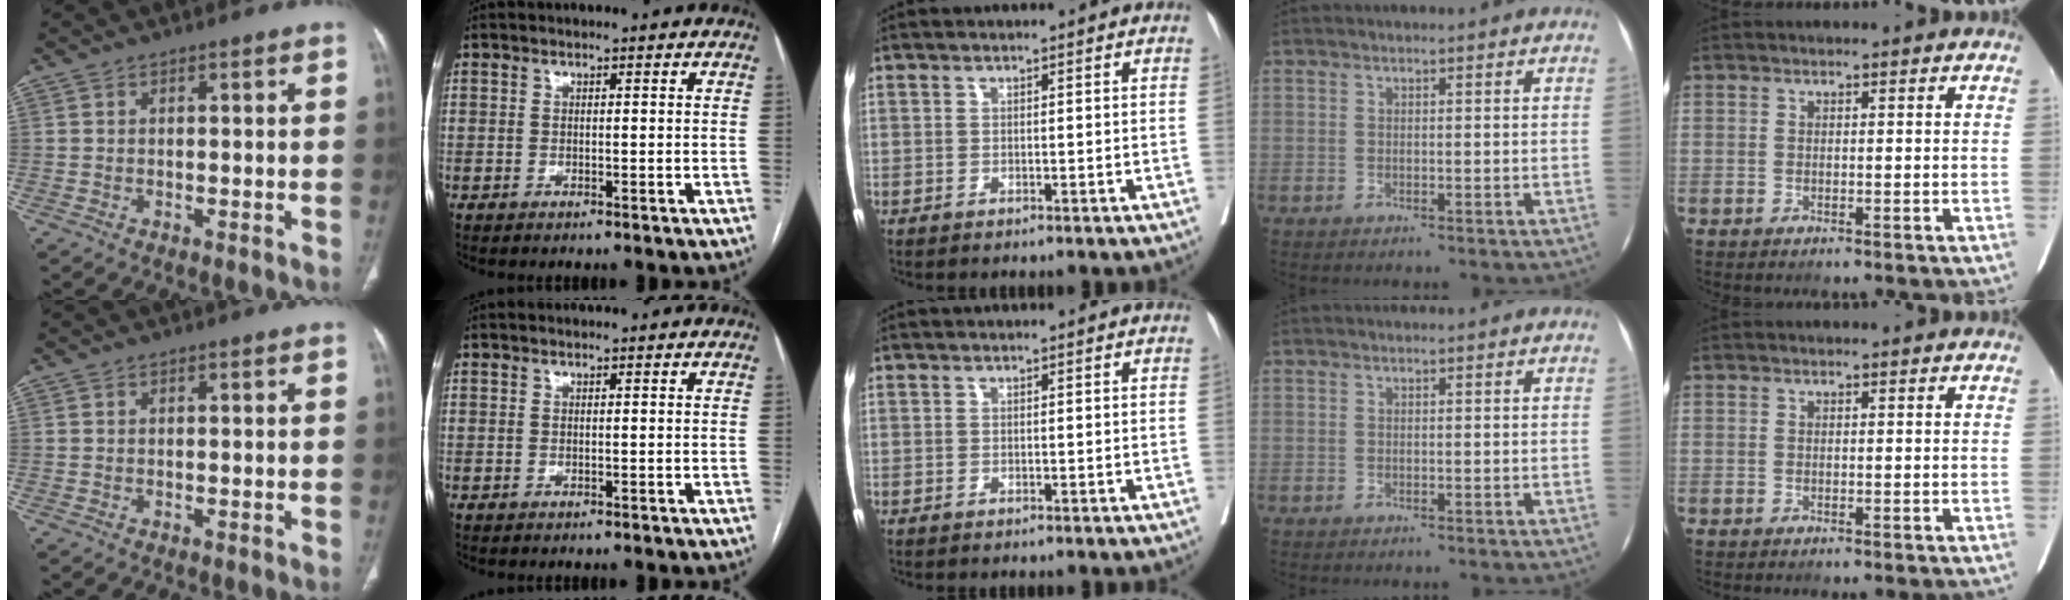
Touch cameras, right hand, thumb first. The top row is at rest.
{}